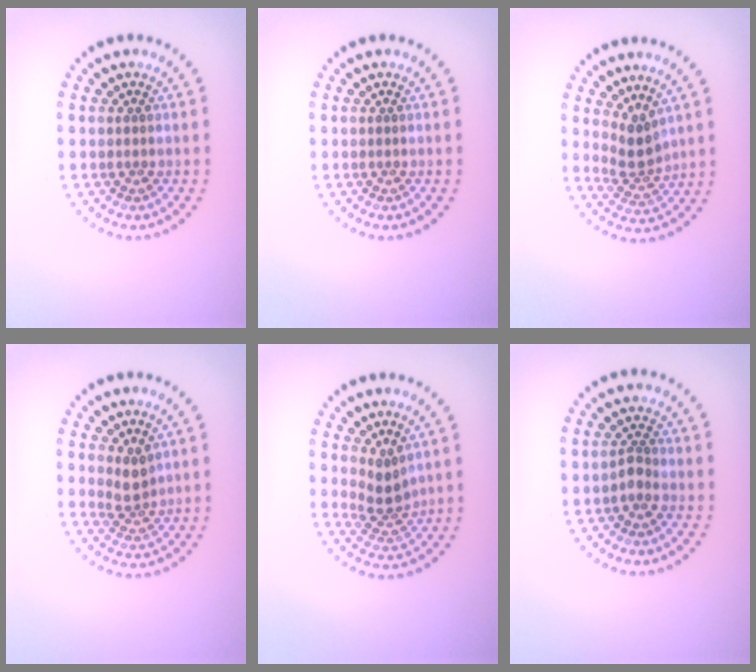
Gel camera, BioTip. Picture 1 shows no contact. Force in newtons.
{"total": 0.0}
{"total": 2.6, "press": 1.8, "slide": 1.9}
{"total": 2.0, "press": 1.6, "slide": 1.2}
{"total": 2.4, "press": 1.8, "slide": 1.7}
{"total": 1.3, "press": 1.1, "slide": 0.8}